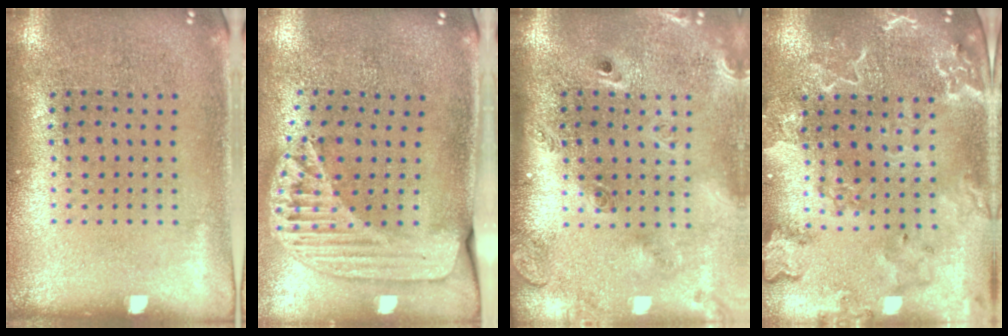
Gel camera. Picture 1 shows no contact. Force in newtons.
{"total": 1.8, "press": 1.6, "slide": 0.9}
{"total": 2.6, "press": 1.9, "slide": 1.8}
{"total": 2.6, "press": 2.5, "slide": 0.9}